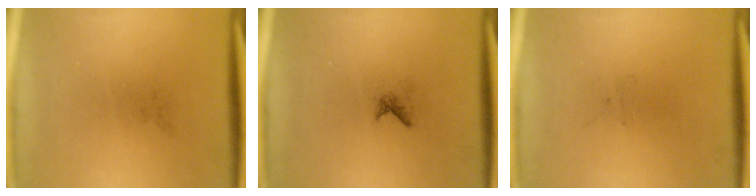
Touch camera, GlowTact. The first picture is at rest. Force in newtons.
{"total": 0.6}
{"total": 0.0}